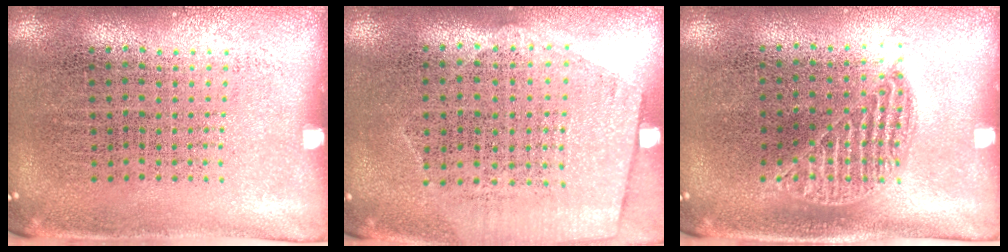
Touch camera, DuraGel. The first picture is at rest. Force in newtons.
{"total": 1.2, "press": 1.0, "slide": 0.7}
{"total": 0.9, "press": 0.8, "slide": 0.4}